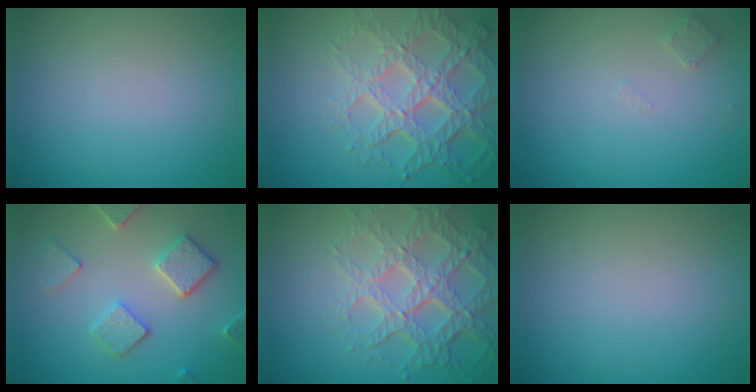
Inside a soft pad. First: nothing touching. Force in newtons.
{"total": 7.6, "press": 5.3, "slide": 5.4}
{"total": 1.0, "press": 1.0, "slide": 0.1}
{"total": 3.9, "press": 3.7, "slide": 1.3}
{"total": 7.4, "press": 5.2, "slide": 5.2}
{"total": 0.0}